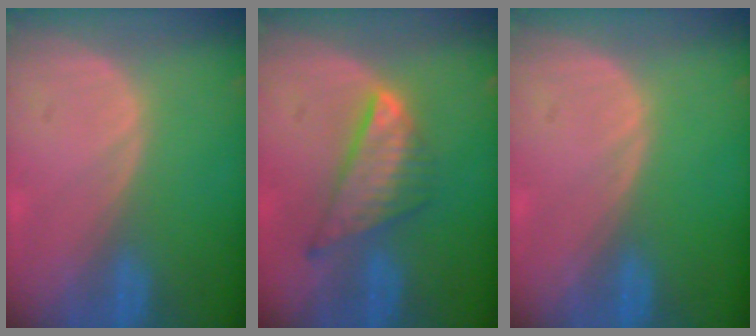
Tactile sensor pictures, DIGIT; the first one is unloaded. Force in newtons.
{"total": 7.9, "press": 6.6, "slide": 4.3}
{"total": 0.0}